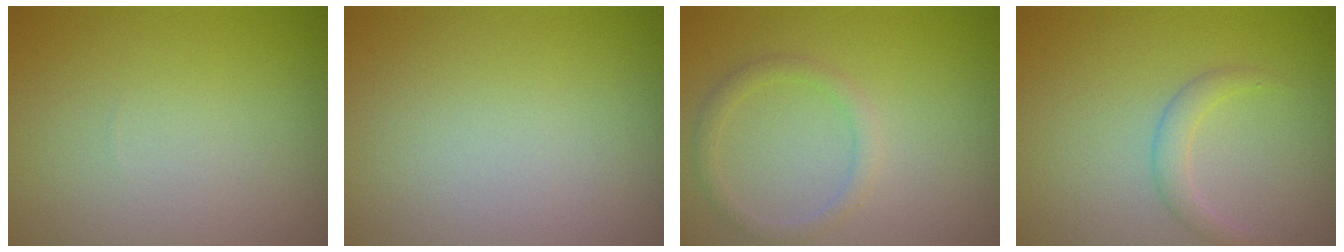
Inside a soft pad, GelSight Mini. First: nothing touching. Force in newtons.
{"total": 0.0}
{"total": 1.5, "press": 1.5, "slide": 0.1}
{"total": 1.5, "press": 1.5, "slide": 0.1}